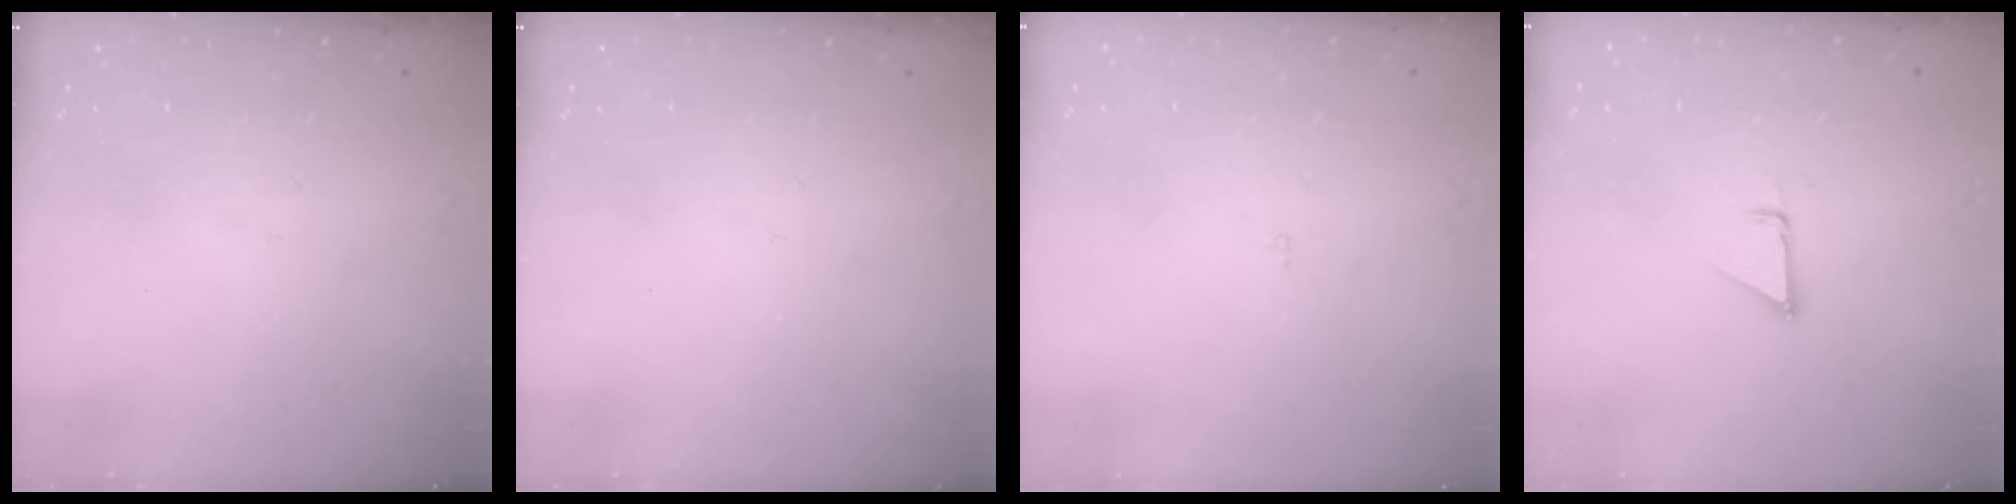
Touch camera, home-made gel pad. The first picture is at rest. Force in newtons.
{"total": 0.0}
{"total": 2.3, "press": 2.3, "slide": 0.2}
{"total": 1.5, "press": 1.5, "slide": 0.1}